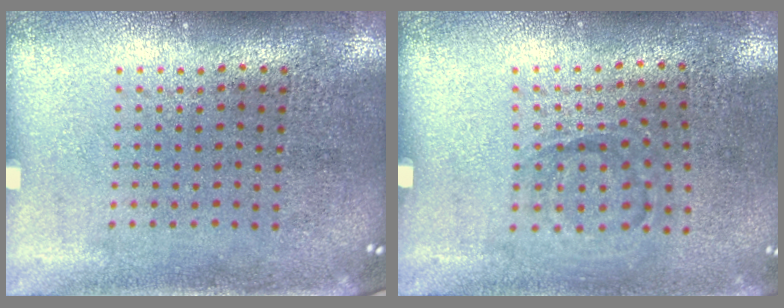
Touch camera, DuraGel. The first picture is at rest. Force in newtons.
{"total": 1.0, "press": 0.7, "slide": 0.7}